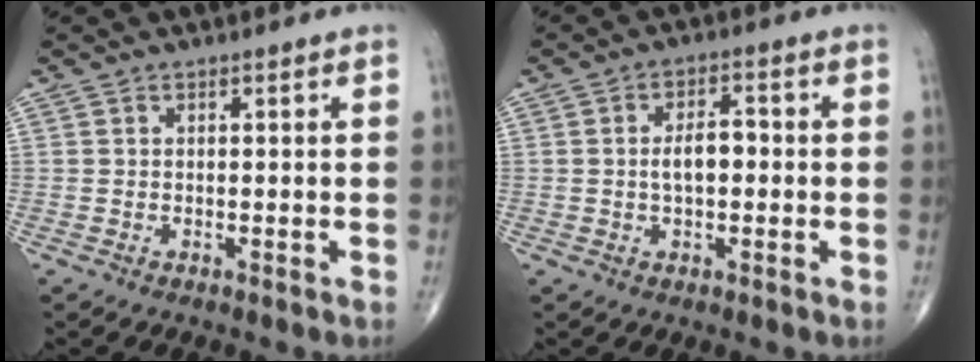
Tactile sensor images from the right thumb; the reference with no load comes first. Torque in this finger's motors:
{"motor_torque": [0.25, 0.11, 0.59, -0.11, 0.02]}